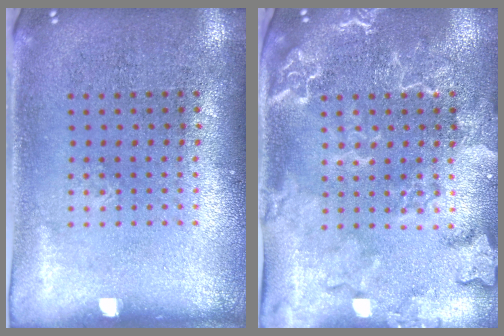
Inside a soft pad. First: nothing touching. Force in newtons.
{"total": 2.5, "press": 2.4, "slide": 0.7}